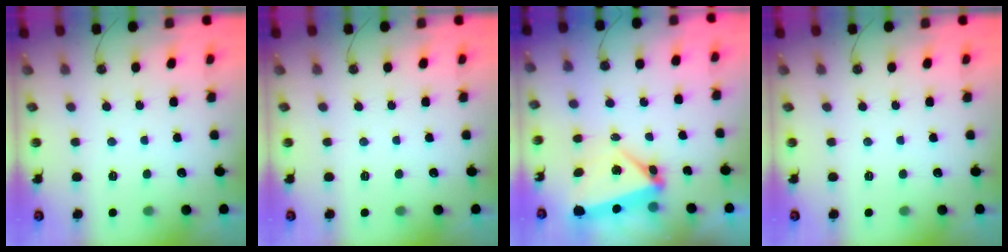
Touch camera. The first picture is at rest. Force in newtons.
{"total": 0.0}
{"total": 5.2, "press": 5.0, "slide": 1.4}
{"total": 0.0}